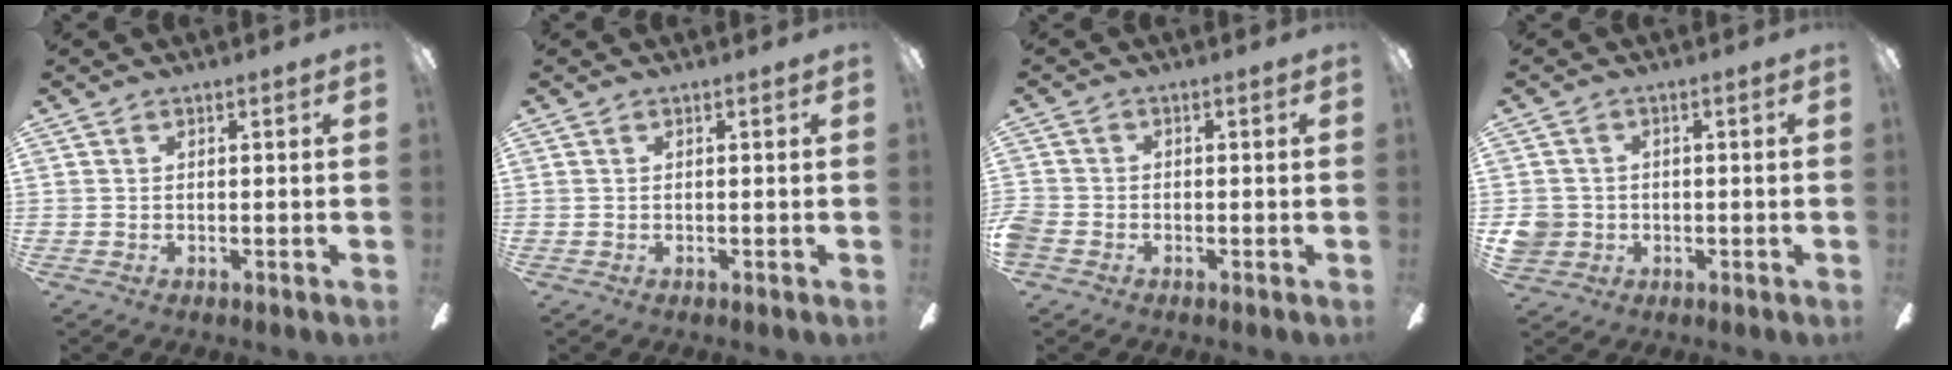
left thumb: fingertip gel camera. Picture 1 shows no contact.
{"total": 0.0}
{"total": 2.6, "force": [-1.5, 1.8, 1.0], "torque": [-0.014, 0.011, -0.028]}
{"total": 4.8, "force": [-0.8, 4.6, 1.1], "torque": [-0.032, 0.009, -0.016]}